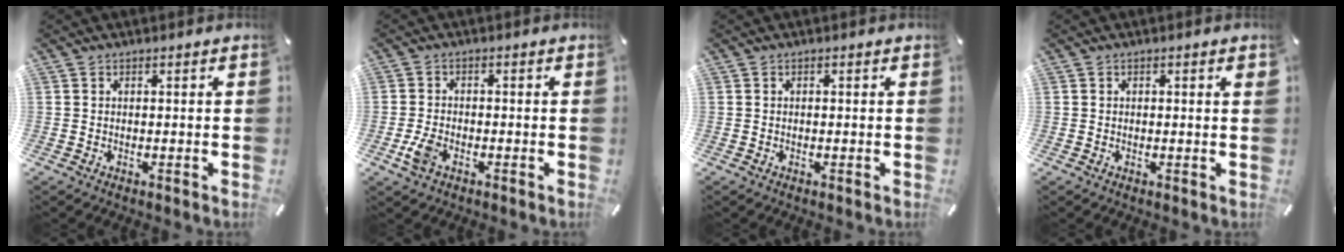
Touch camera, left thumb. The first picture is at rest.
{"total": 4.5, "force": [-1.9, 2.8, 2.9], "torque": [-0.073, 0.001, -0.039]}
{"total": 0.0}
{"total": 0.9, "force": [0.3, 0.2, 0.8], "torque": [-0.015, 0.002, 0.003]}